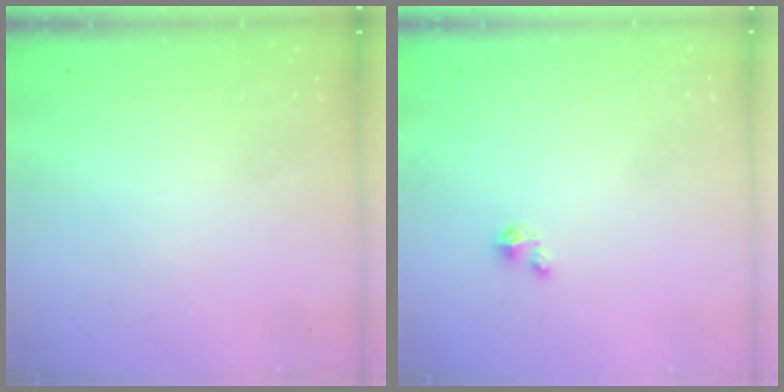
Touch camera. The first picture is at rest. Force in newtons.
{"total": 1.4, "press": 1.4, "slide": 0.2}